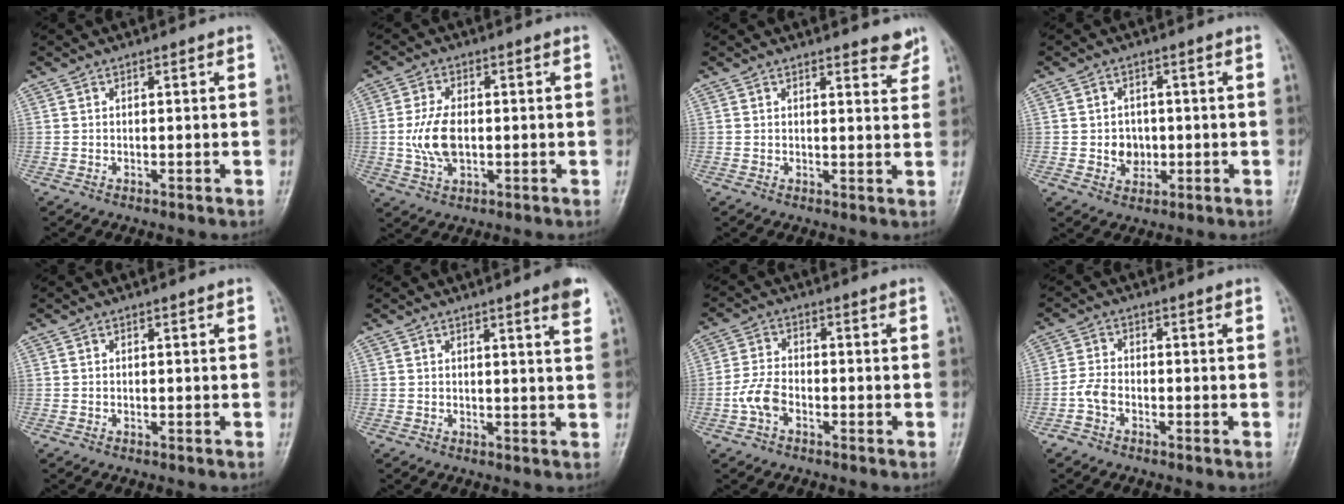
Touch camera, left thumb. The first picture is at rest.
{"total": 7.1, "force": [-0.4, 4.3, 5.7], "torque": [-0.117, -0.002, -0.006]}
{"total": 3.4, "force": [3.0, 1.1, 1.1], "torque": [0.002, -0.023, 0.029]}
{"total": 4.2, "force": [-0.4, 3.7, 1.9], "torque": [-0.006, 0.003, -0.004]}
{"total": 0.0}
{"total": 4.7, "force": [3.0, 0.1, 3.7], "torque": [-0.041, -0.017, 0.037]}
{"total": 4.8, "force": [-2.1, 2.9, 3.2], "torque": [-0.065, 0.015, -0.046]}
{"total": 3.2, "force": [-1.7, 1.9, 1.9], "torque": [-0.041, 0.009, -0.038]}